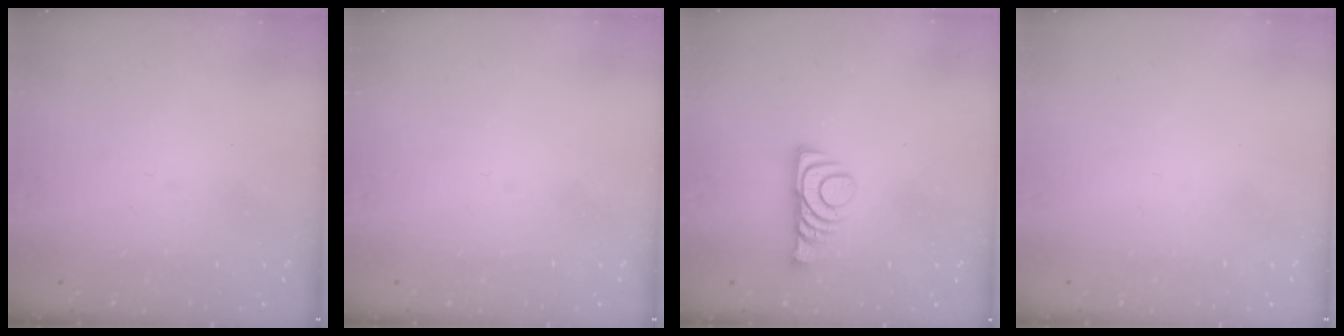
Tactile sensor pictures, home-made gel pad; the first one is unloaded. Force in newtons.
{"total": 0.0}
{"total": 8.2, "press": 8.1, "slide": 1.0}
{"total": 1.6, "press": 1.6, "slide": 0.1}